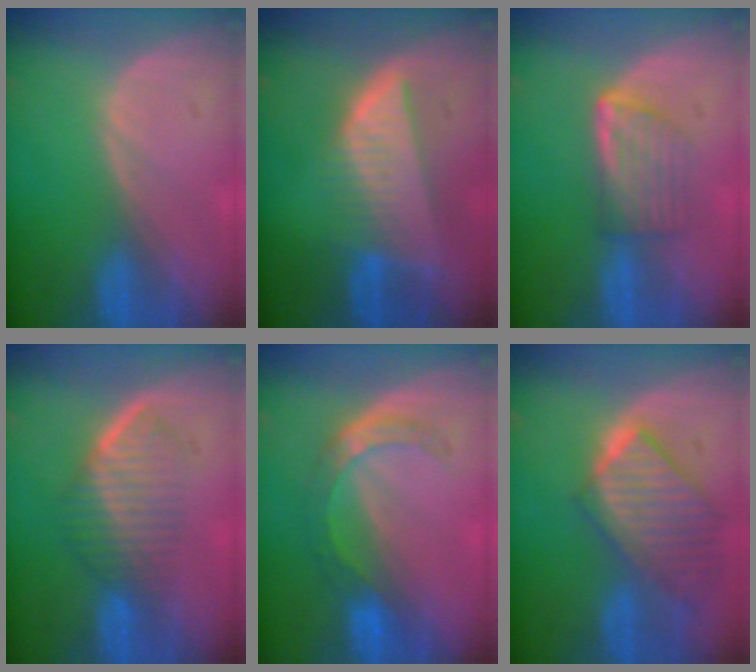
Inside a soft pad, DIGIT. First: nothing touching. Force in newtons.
{"total": 8.2, "press": 7.3, "slide": 3.9}
{"total": 5.8, "press": 5.3, "slide": 2.3}
{"total": 6.9, "press": 6.0, "slide": 3.4}
{"total": 5.6, "press": 5.2, "slide": 2.1}
{"total": 9.9, "press": 8.7, "slide": 4.7}